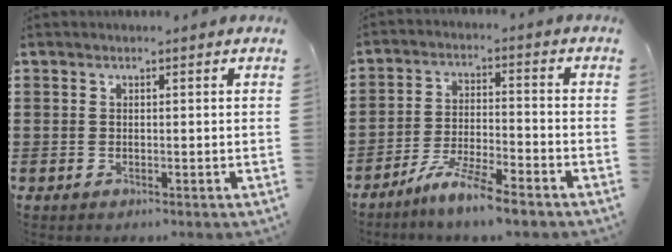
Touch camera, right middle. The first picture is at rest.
{"total": 7.1, "force": [-6.1, 0.1, 3.6], "torque": [-0.077, -0.008, -0.114]}